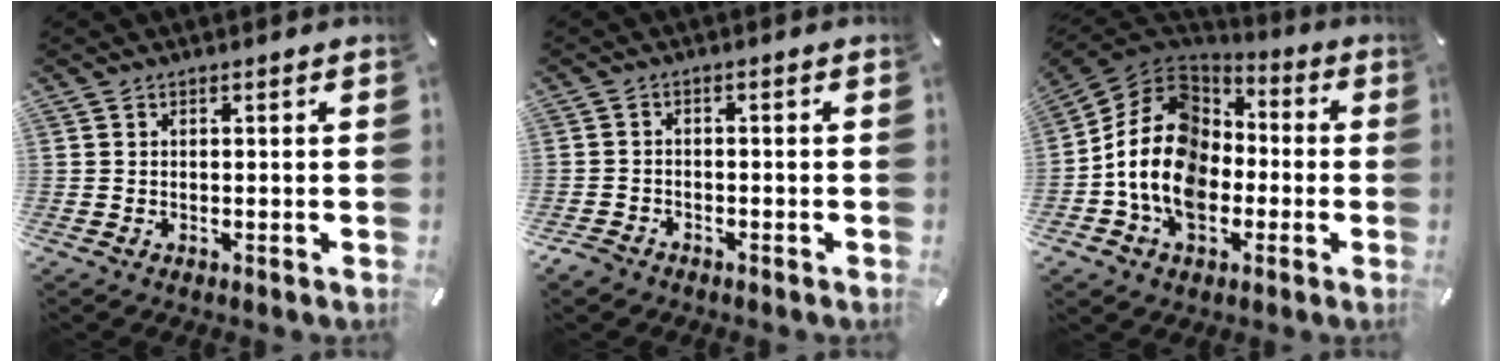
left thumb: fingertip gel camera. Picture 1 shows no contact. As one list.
[{"total": 2.4, "force": [-1.9, 1.4, 0.3], "torque": [-0.009, 0.012, -0.042]}, {"total": 17.4, "force": [-3.4, 13.6, 10.2], "torque": [-0.221, 0.029, -0.064]}]